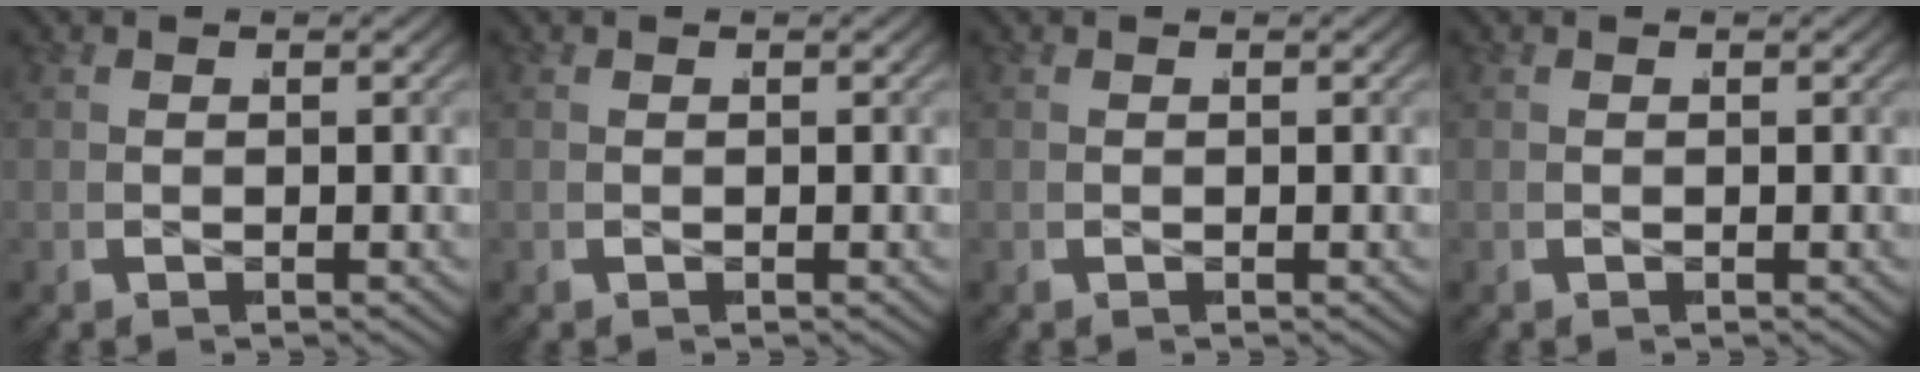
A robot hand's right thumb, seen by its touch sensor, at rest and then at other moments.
{"total": 0.0}
{"total": 0.0}
{"total": 0.0}